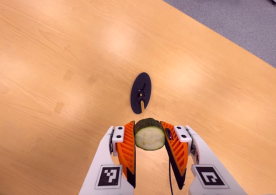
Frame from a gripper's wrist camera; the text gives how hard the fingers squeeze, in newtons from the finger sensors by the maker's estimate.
{"total": 10.4, "left": 10.0, "right": 10.8}